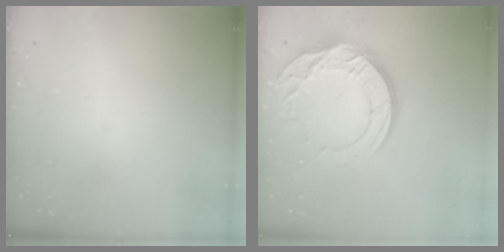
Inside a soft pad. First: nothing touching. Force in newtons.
{"total": 15.5, "press": 15.5, "slide": 1.1}